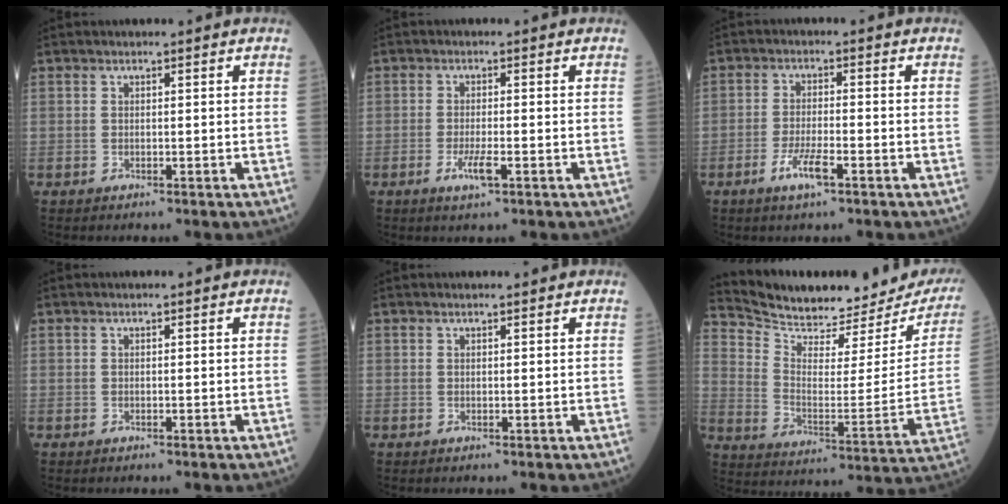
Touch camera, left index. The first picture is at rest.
{"total": 3.0, "force": [-1.3, 0.4, 2.6], "torque": [-0.056, -0.005, -0.023]}
{"total": 4.4, "force": [-2.5, 0.7, 3.6], "torque": [-0.077, -0.004, -0.047]}
{"total": 0.0}
{"total": 0.9, "force": [0.9, 0.1, 0.1], "torque": [-0.011, 0.002, 0.012]}
{"total": 22.0, "force": [20.8, 5.1, 5.1], "torque": [-0.088, -0.071, 0.280]}